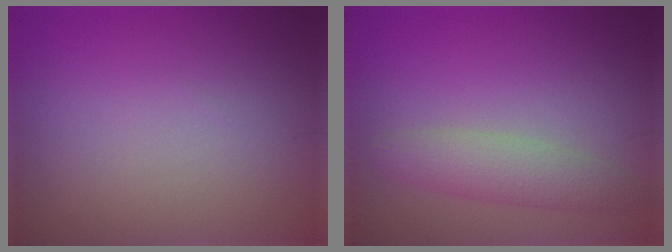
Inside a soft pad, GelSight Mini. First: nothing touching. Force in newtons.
{"total": 3.0, "press": 3.0, "slide": 0.1}